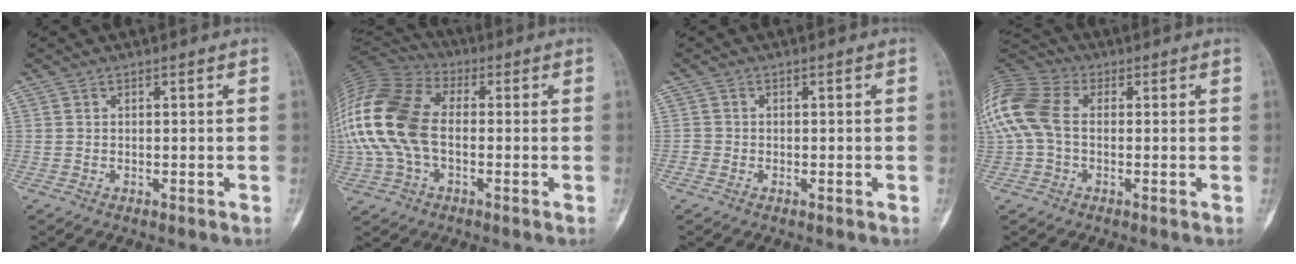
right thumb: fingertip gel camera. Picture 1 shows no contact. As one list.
[{"total": 20.5, "force": [-0.8, 13.1, 15.8], "torque": [-0.367, 0.023, -0.017]}, {"total": 0.8, "force": [-0.3, 0.8, 0.1], "torque": [0.001, 0.004, -0.007]}, {"total": 15.5, "force": [1.2, 10.6, 11.2], "torque": [-0.279, 0.030, 0.017]}]